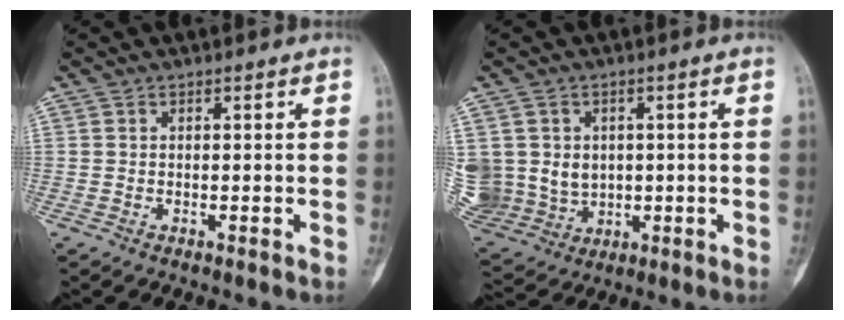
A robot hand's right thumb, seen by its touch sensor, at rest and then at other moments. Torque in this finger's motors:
{"motor_torque": [1.76, 2.41, 0.92, -0.53, 0.14]}